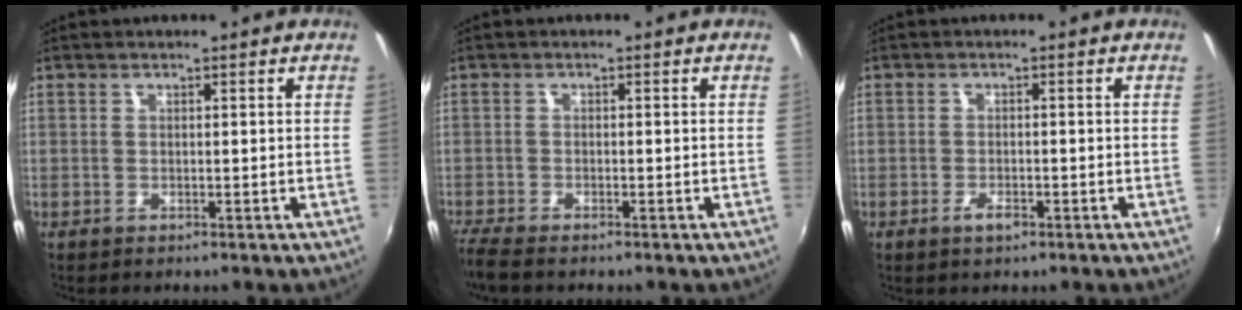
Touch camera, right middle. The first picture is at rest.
{"total": 4.6, "force": [-4.0, 0.7, 2.2], "torque": [-0.063, -0.021, -0.076]}
{"total": 2.4, "force": [-1.5, 1.1, 1.5], "torque": [-0.032, -0.004, -0.028]}